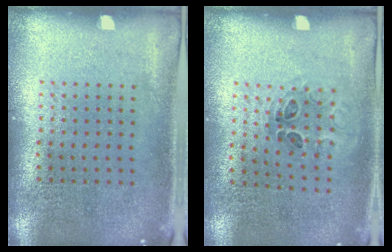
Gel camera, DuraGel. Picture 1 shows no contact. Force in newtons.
{"total": 1.0, "press": 0.7, "slide": 0.6}